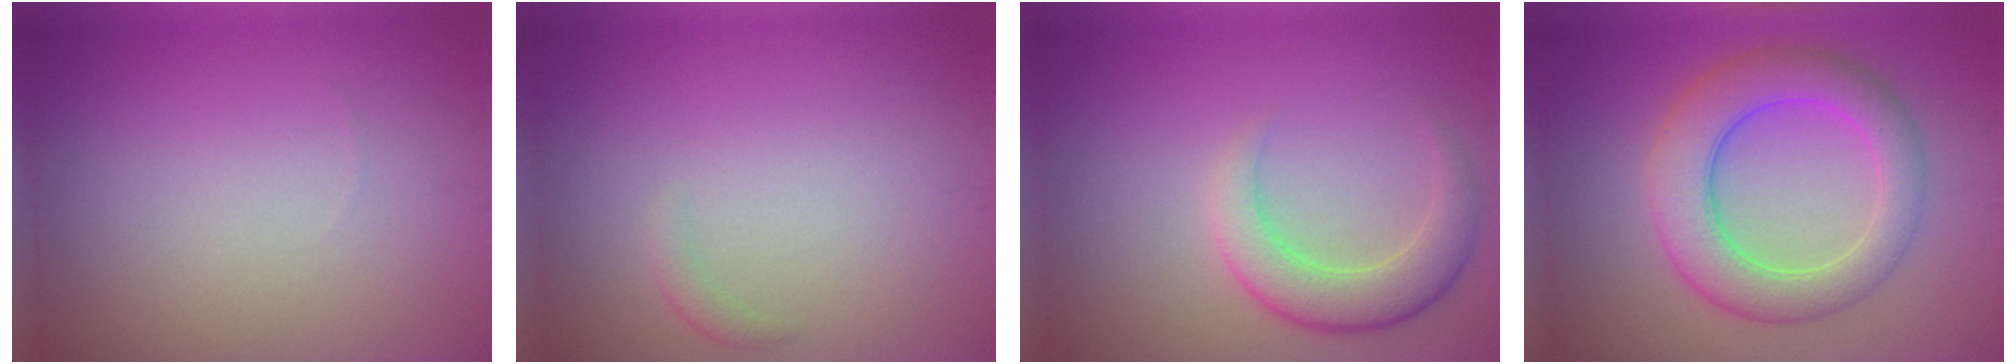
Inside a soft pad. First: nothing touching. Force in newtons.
{"total": 0.8, "press": 0.8, "slide": 0.0}
{"total": 4.3, "press": 4.3, "slide": 0.2}
{"total": 7.0, "press": 7.0, "slide": 0.4}